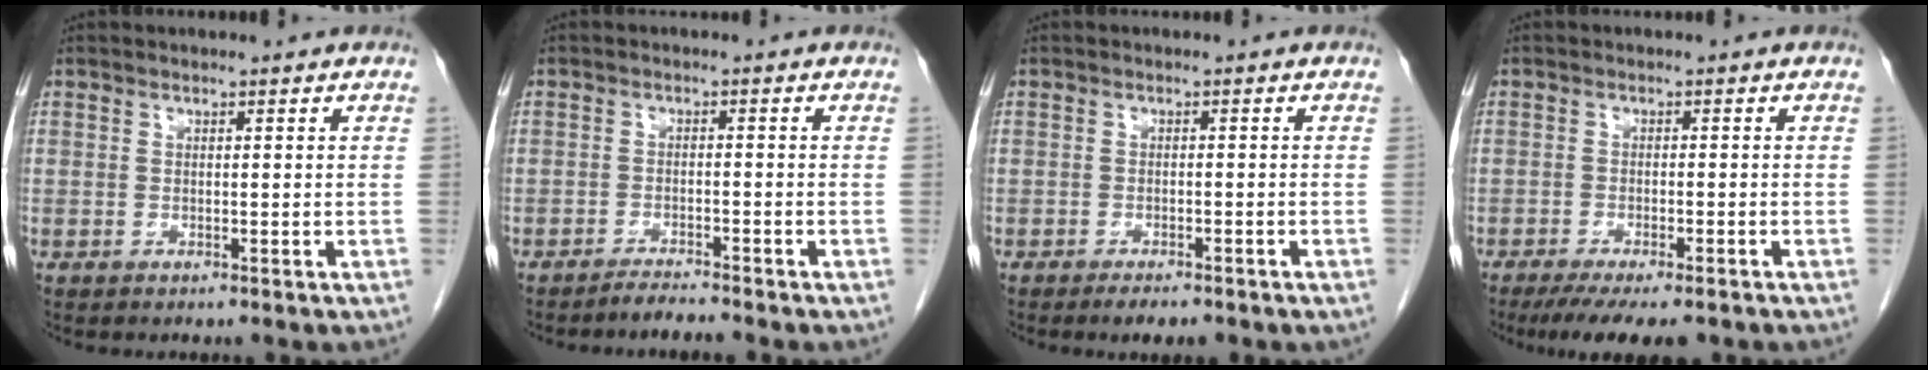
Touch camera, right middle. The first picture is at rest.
{"total": 2.3, "force": [-2.2, -0.7, 0.3], "torque": [-0.010, -0.011, -0.040]}
{"total": 2.5, "force": [-2.0, 0.4, 1.6], "torque": [-0.024, -0.005, -0.027]}
{"total": 9.5, "force": [-7.4, 2.0, 5.5], "torque": [-0.074, -0.014, -0.109]}